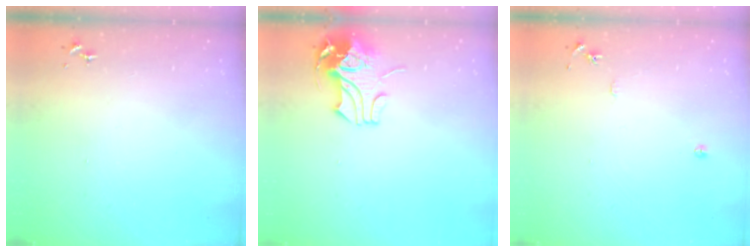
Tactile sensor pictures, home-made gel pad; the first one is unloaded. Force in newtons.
{"total": 9.6, "press": 9.5, "slide": 1.3}
{"total": 6.7, "press": 6.6, "slide": 0.7}